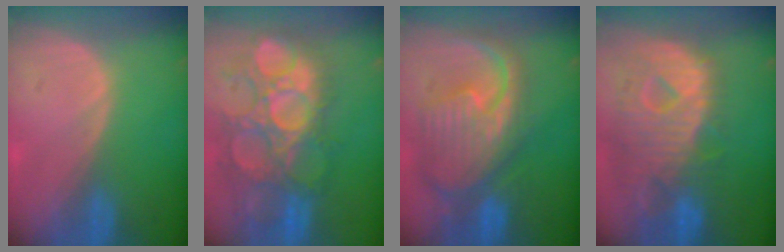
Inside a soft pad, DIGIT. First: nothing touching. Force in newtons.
{"total": 12.9, "press": 12.0, "slide": 4.8}
{"total": 12.2, "press": 10.5, "slide": 6.2}
{"total": 12.6, "press": 10.8, "slide": 6.5}